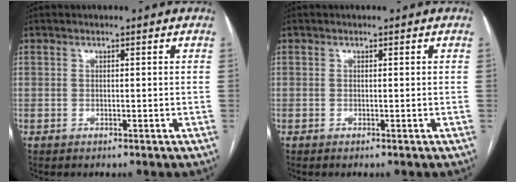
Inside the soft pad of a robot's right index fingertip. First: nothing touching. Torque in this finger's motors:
{"motor_torque": [0.10, -0.11, -0.04, -0.01]}